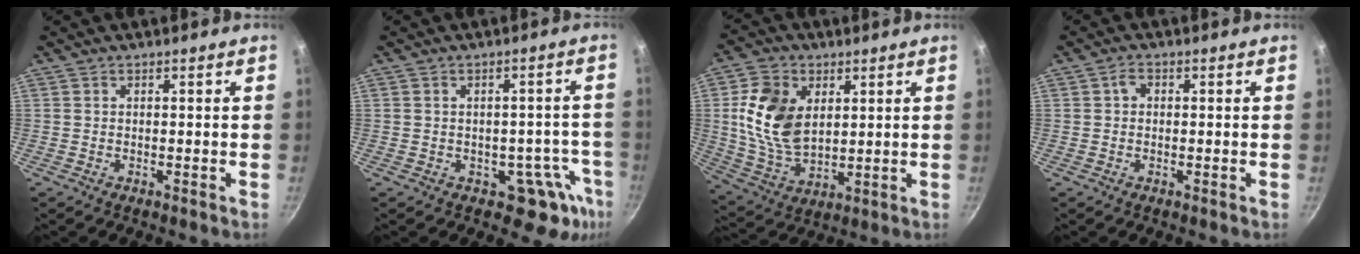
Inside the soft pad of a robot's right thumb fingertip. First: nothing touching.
{"total": 8.3, "force": [-3.8, 6.0, 4.4], "torque": [0.020, 0.048, -0.030]}
{"total": 14.1, "force": [3.1, 9.5, 10.0], "torque": [-0.173, -0.019, 0.068]}
{"total": 1.7, "force": [0.2, 1.3, 1.1], "torque": [-0.017, 0.006, -0.001]}